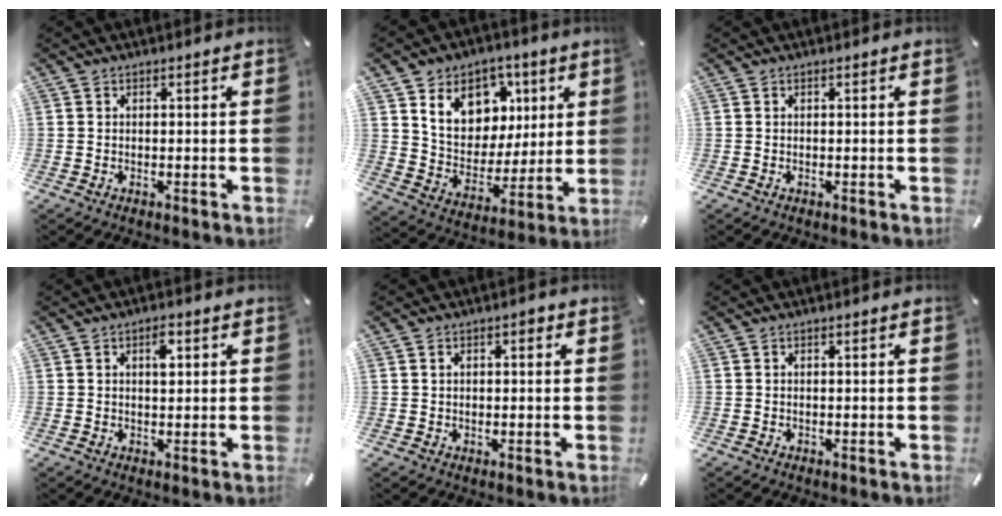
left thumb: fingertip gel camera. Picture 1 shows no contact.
{"total": 14.4, "force": [6.2, 12.0, 5.1], "torque": [-0.085, -0.033, 0.122]}
{"total": 0.0}
{"total": 3.3, "force": [1.1, 1.6, 2.7], "torque": [-0.033, -0.002, 0.012]}
{"total": 1.9, "force": [0.4, 1.4, 1.2], "torque": [-0.026, 0.007, 0.004]}
{"total": 0.0}